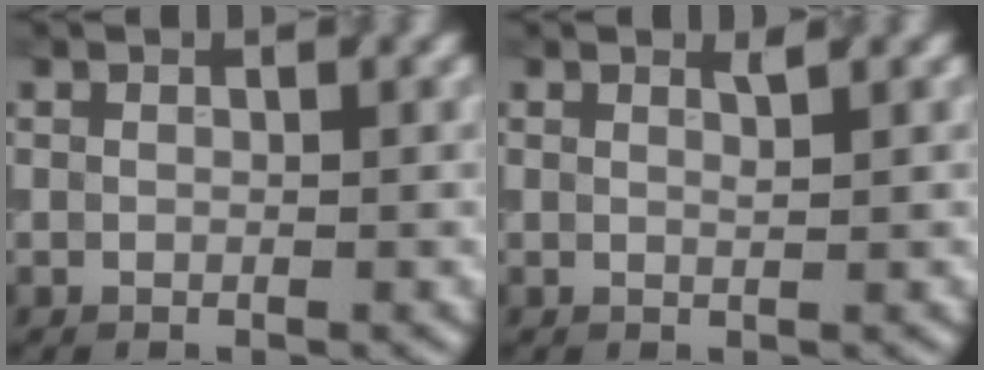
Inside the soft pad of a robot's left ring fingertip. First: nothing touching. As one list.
[{"total": 0.7, "force": [0.5, 0.1, 0.5], "torque": [-0.002, -0.003, 0.007]}]